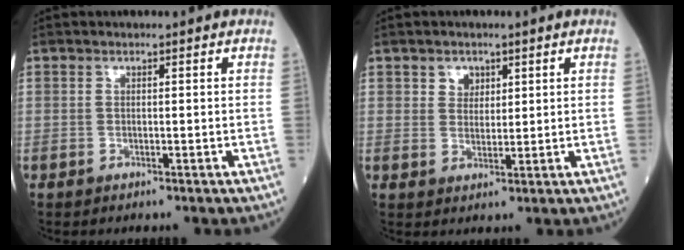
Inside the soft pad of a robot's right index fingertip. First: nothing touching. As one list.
[{"total": 2.6, "force": [1.5, 2.0, 0.9], "torque": [-0.014, 0.001, 0.025]}]